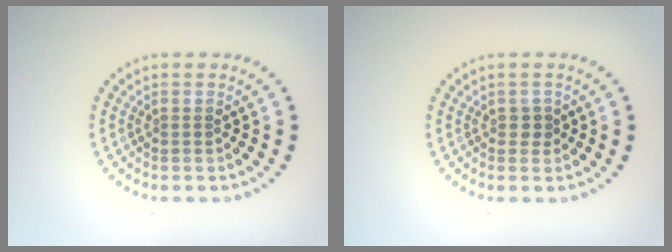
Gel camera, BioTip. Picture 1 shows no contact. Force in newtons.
{"total": 0.8, "press": 0.7, "slide": 0.3}